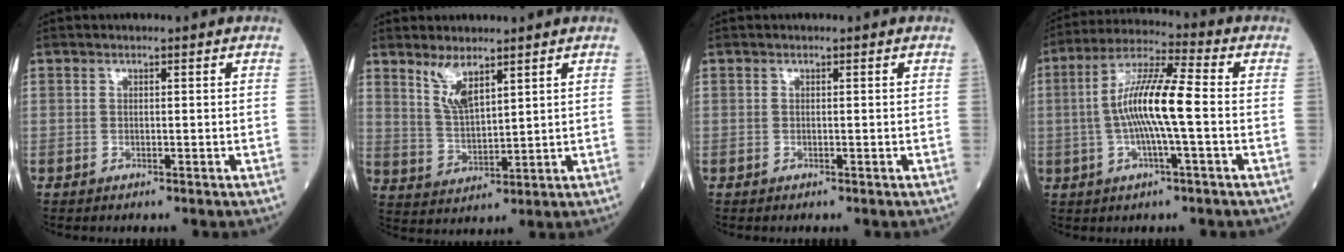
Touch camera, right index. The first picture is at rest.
{"total": 5.6, "force": [3.8, 1.4, 3.8], "torque": [-0.081, -0.009, 0.081]}
{"total": 0.0}
{"total": 11.1, "force": [-1.0, 0.9, 11.0], "torque": [-0.209, 0.012, -0.026]}